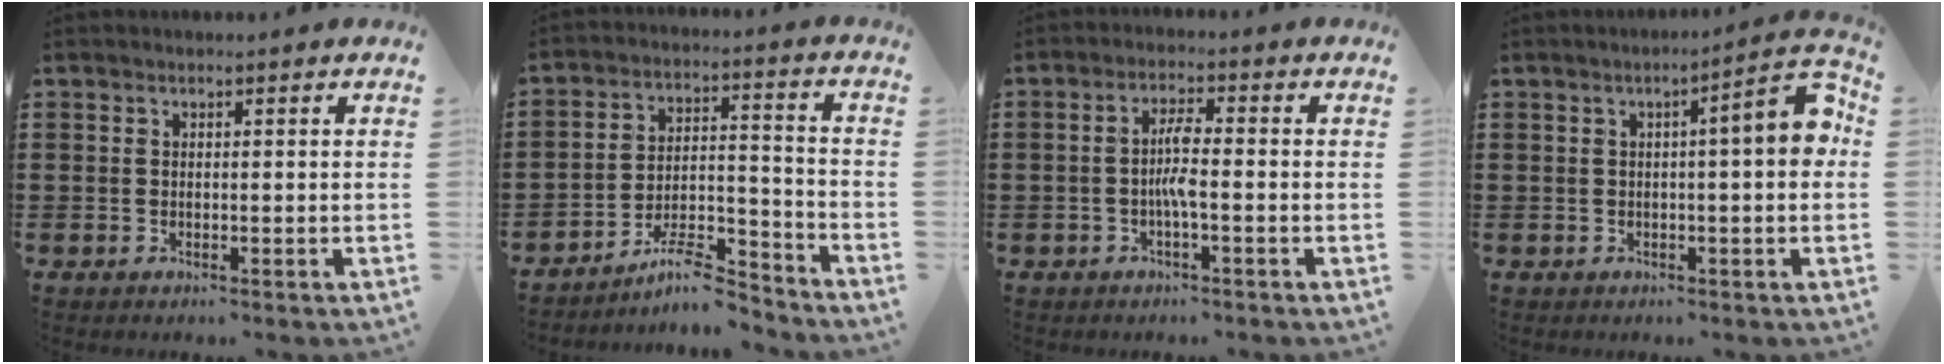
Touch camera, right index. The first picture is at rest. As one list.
[{"total": 8.8, "force": [-7.8, 1.8, 3.7], "torque": [-0.054, 0.023, -0.146]}, {"total": 4.1, "force": [-0.9, 0.7, 3.9], "torque": [-0.084, -0.002, -0.023]}, {"total": 6.8, "force": [0.7, 1.0, 6.7], "torque": [-0.098, -0.008, 0.005]}]